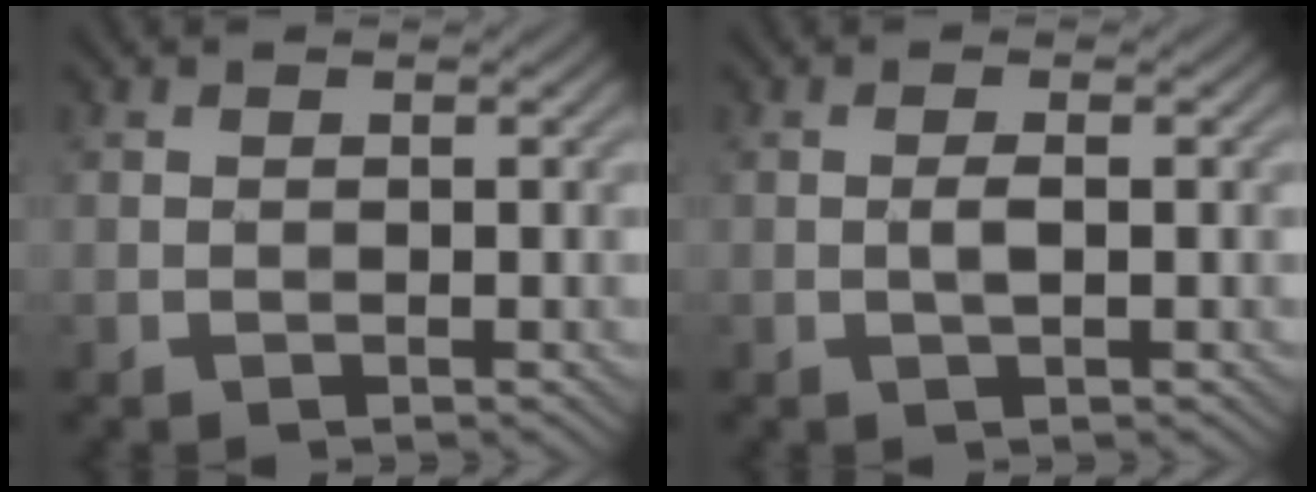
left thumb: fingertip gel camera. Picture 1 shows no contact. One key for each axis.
{"total": 1.5, "fx": -0.1, "fy": 0.2, "fz": 1.5, "tx": -0.029, "ty": 0.002, "tz": -0.004}